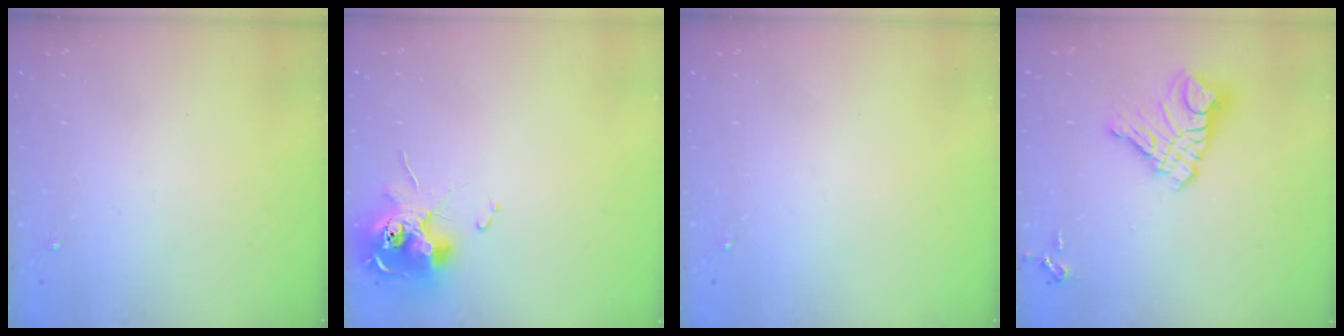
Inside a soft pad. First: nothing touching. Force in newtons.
{"total": 13.5, "press": 13.4, "slide": 1.2}
{"total": 0.0}
{"total": 14.6, "press": 14.5, "slide": 1.6}